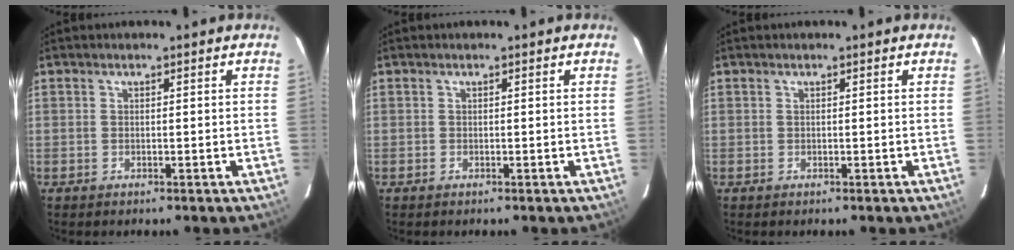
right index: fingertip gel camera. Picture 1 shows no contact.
{"total": 0.0}
{"total": 0.0}